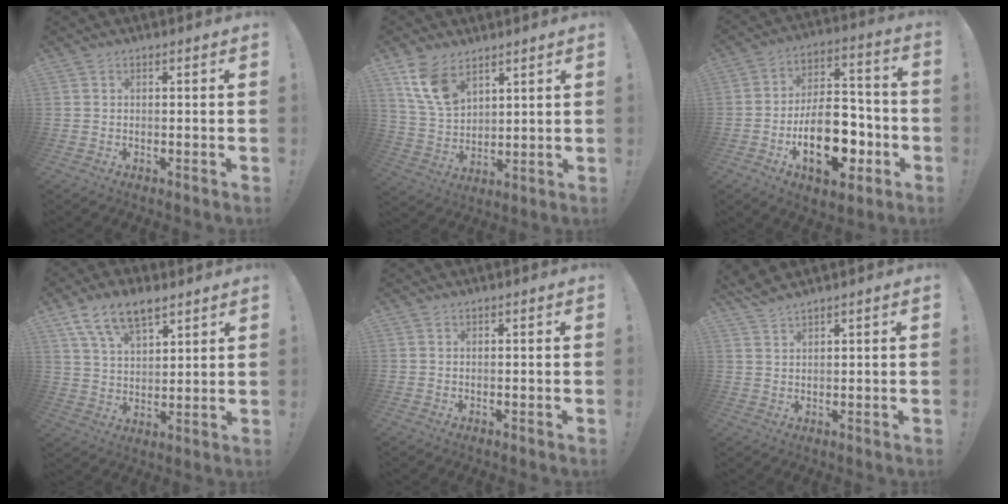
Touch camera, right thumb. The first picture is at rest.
{"total": 10.9, "force": [7.0, 6.3, 5.5], "torque": [-0.109, -0.029, 0.141]}
{"total": 21.8, "force": [-8.1, 12.1, 16.3], "torque": [-0.255, 0.055, -0.119]}
{"total": 11.6, "force": [7.4, 5.8, 6.9], "torque": [-0.119, -0.029, 0.140]}
{"total": 0.0}
{"total": 2.7, "force": [2.5, -0.1, 1.0], "torque": [-0.024, -0.014, 0.045]}